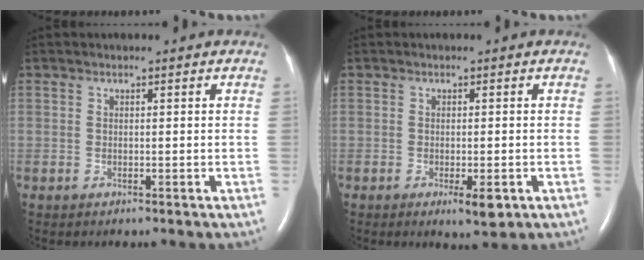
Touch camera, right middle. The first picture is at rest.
{"total": 3.0, "force": [-1.3, 0.8, 2.6], "torque": [-0.039, -0.005, -0.014]}